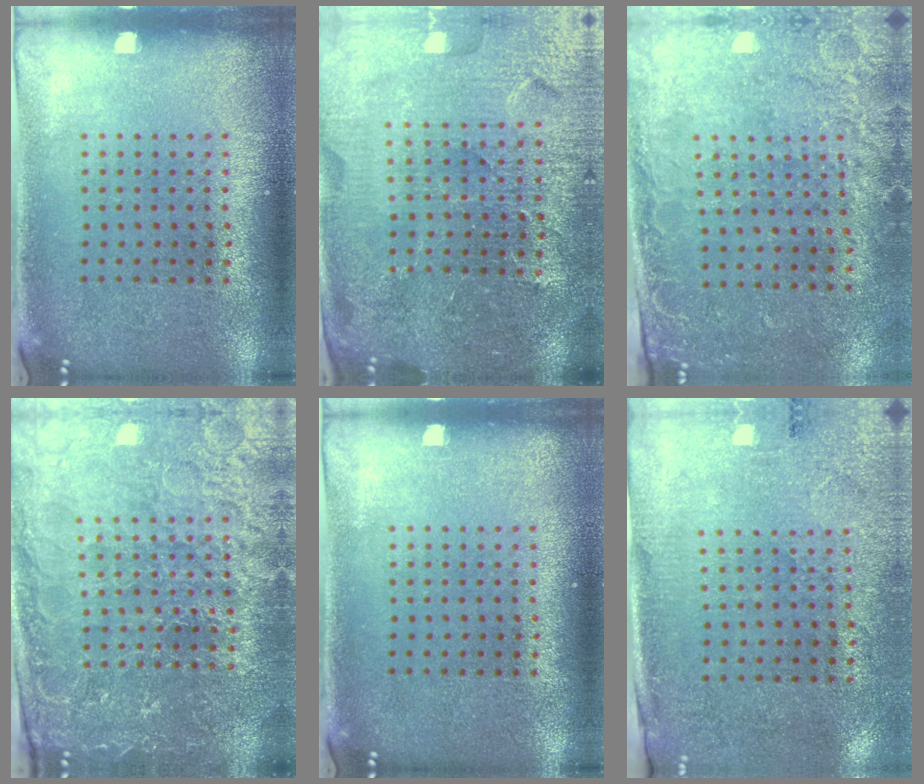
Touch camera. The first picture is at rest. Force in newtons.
{"total": 5.1, "press": 4.7, "slide": 1.9}
{"total": 2.5, "press": 2.2, "slide": 1.3}
{"total": 4.6, "press": 4.3, "slide": 1.4}
{"total": 0.0}
{"total": 2.7, "press": 2.3, "slide": 1.4}